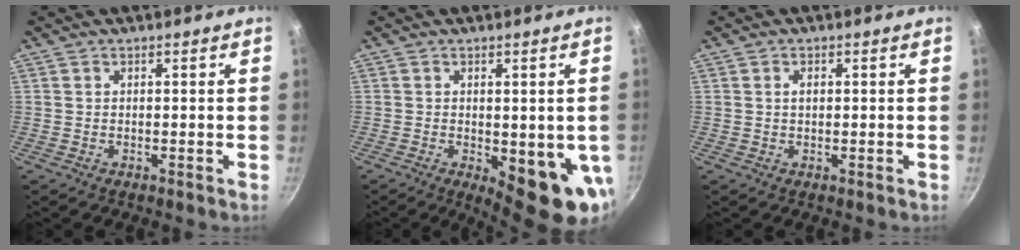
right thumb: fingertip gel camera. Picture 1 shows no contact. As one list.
[{"total": 11.7, "force": [-2.2, 4.3, 10.6], "torque": [-0.108, -0.016, -0.018]}, {"total": 1.5, "force": [0.3, 1.0, 1.1], "torque": [-0.016, 0.005, 0.005]}]